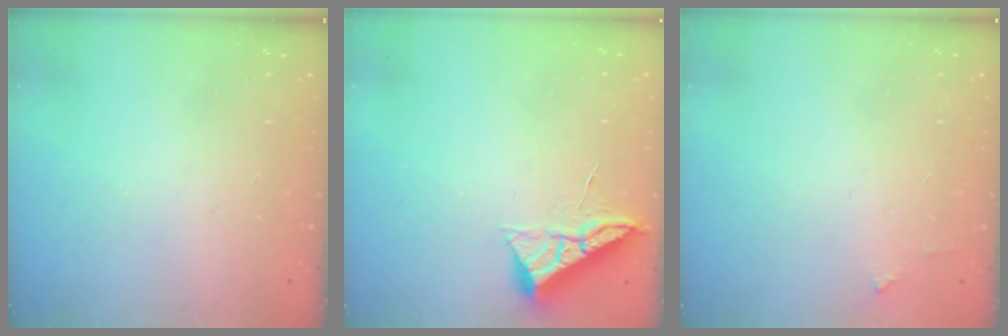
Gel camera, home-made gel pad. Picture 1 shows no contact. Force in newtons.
{"total": 6.6, "press": 6.6, "slide": 0.7}
{"total": 2.6, "press": 2.6, "slide": 0.2}